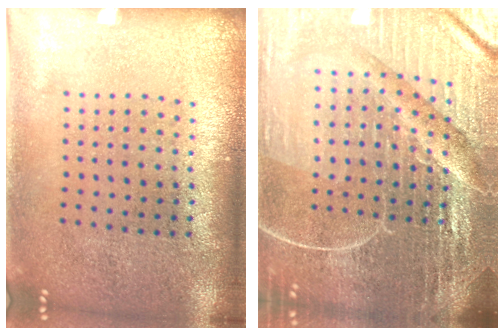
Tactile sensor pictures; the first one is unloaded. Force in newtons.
{"total": 6.9, "press": 6.1, "slide": 3.3}